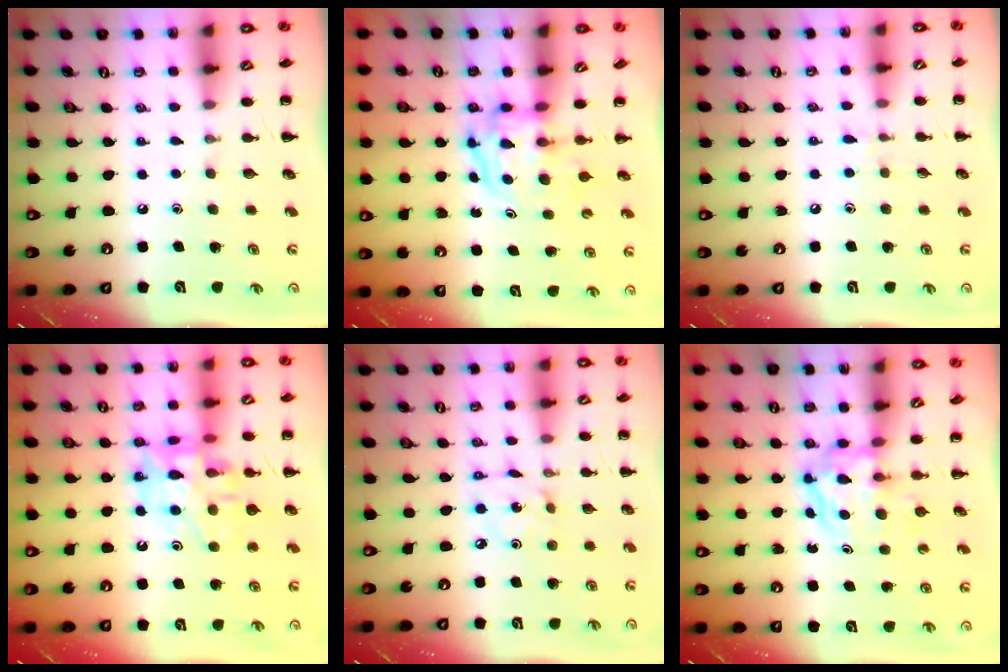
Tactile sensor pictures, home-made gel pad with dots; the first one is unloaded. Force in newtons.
{"total": 3.8, "press": 3.7, "slide": 0.6}
{"total": 5.6, "press": 5.3, "slide": 2.0}
{"total": 13.9, "press": 13.7, "slide": 2.1}
{"total": 2.2, "press": 2.1, "slide": 0.5}
{"total": 4.0, "press": 4.0, "slide": 0.5}